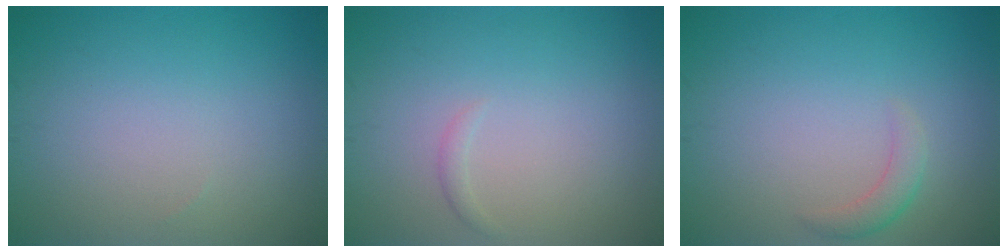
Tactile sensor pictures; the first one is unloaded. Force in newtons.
{"total": 0.5, "press": 0.5, "slide": 0.0}
{"total": 1.5, "press": 1.5, "slide": 0.1}